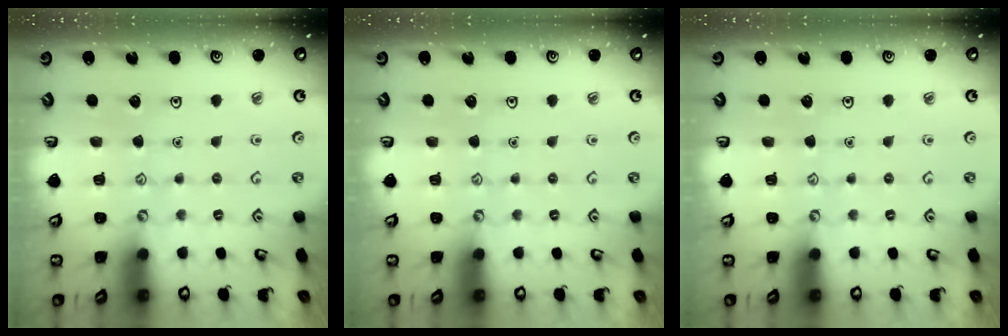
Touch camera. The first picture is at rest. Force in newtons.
{"total": 0.0}
{"total": 0.0}